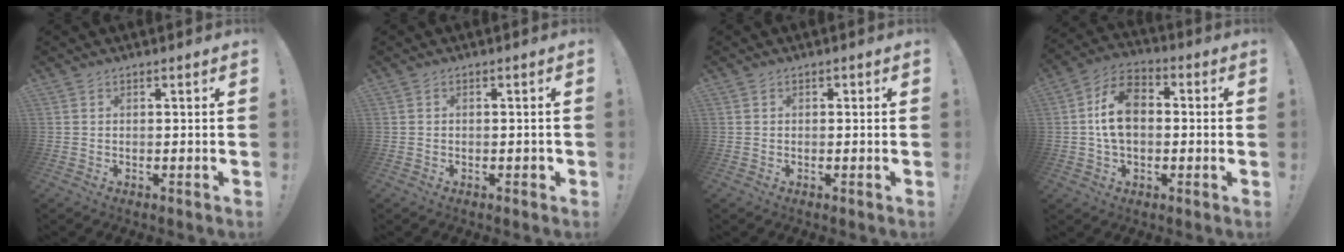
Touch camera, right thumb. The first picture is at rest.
{"total": 1.3, "force": [-0.6, 0.9, 0.7], "torque": [-0.018, 0.007, -0.010]}
{"total": 0.7, "force": [-0.2, 0.7, 0.1], "torque": [-0.001, 0.002, -0.003]}
{"total": 12.8, "force": [0.3, 8.8, 9.2], "torque": [-0.161, 0.017, 0.007]}